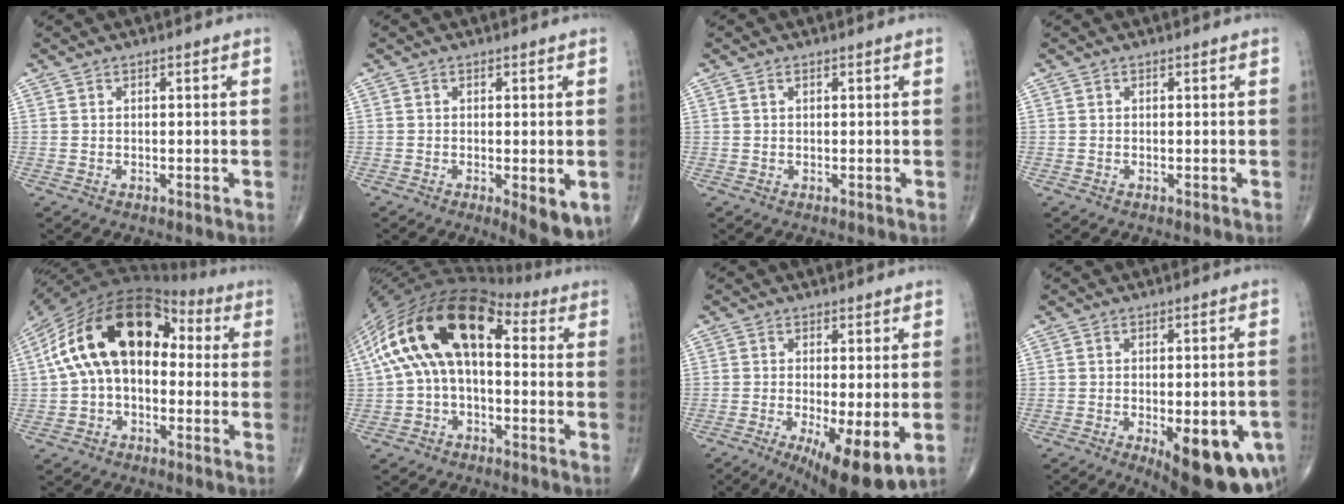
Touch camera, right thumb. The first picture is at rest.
{"total": 7.0, "force": [-1.9, 2.4, 6.2], "torque": [-0.076, -0.016, -0.025]}
{"total": 0.6, "force": [0.3, 0.3, 0.4], "torque": [-0.010, 0.005, 0.004]}
{"total": 0.0}
{"total": 18.9, "force": [1.7, 11.6, 14.8], "torque": [-0.251, 0.048, 0.016]}
{"total": 18.6, "force": [2.2, 9.9, 15.6], "torque": [-0.291, 0.053, 0.022]}
{"total": 12.7, "force": [-4.1, 3.6, 11.4], "torque": [-0.171, -0.021, -0.056]}
{"total": 18.2, "force": [-7.1, 7.0, 15.2], "torque": [-0.147, 0.001, -0.080]}